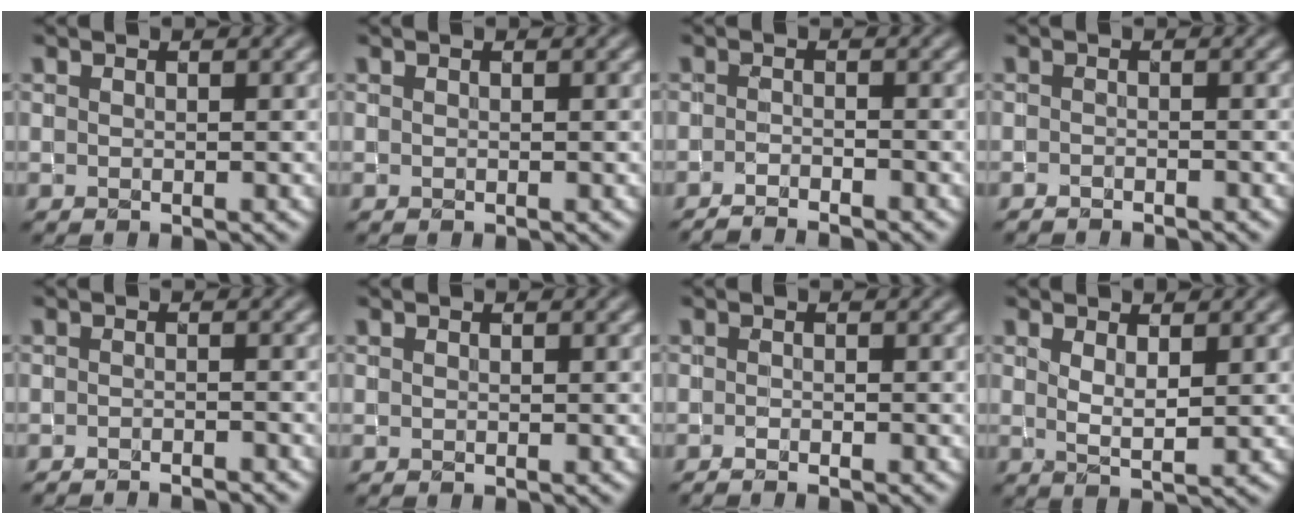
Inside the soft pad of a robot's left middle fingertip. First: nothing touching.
{"total": 0.0}
{"total": 2.3, "force": [-2.2, 0.3, 0.8], "torque": [-0.012, -0.003, -0.041]}
{"total": 1.3, "force": [-1.2, 0.1, 0.2], "torque": [-0.002, -0.006, -0.021]}
{"total": 2.6, "force": [-2.5, 0.2, 0.7], "torque": [-0.006, 0.006, -0.034]}
{"total": 0.0}
{"total": 0.9, "force": [-0.8, 0.1, 0.4], "torque": [-0.009, -0.004, -0.015]}
{"total": 2.0, "force": [1.0, 0.6, 1.6], "torque": [-0.032, -0.009, 0.021]}